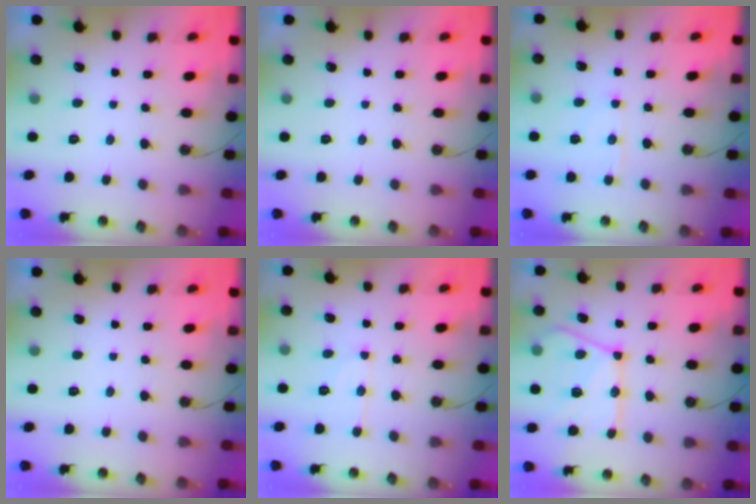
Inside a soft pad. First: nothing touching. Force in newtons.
{"total": 0.0}
{"total": 6.2, "press": 6.2, "slide": 0.4}
{"total": 0.0}
{"total": 7.5, "press": 7.5, "slide": 0.6}
{"total": 19.7, "press": 19.6, "slide": 2.2}